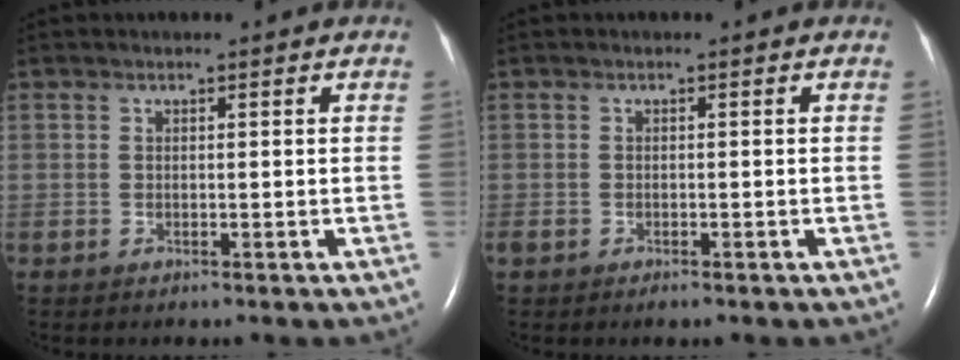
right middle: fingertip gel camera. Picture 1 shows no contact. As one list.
[{"total": 1.3, "force": [-0.9, 0.7, 0.8], "torque": [-0.014, -0.001, -0.009]}]